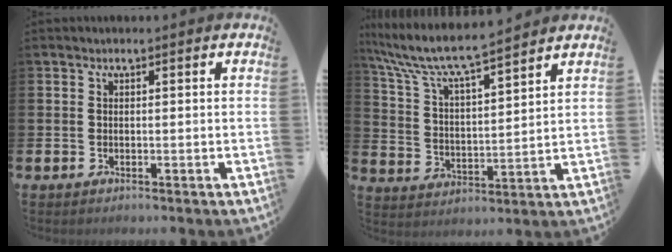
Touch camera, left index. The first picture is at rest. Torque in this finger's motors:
{"motor_torque": [0.06, -0.50, 1.05, 0.21]}